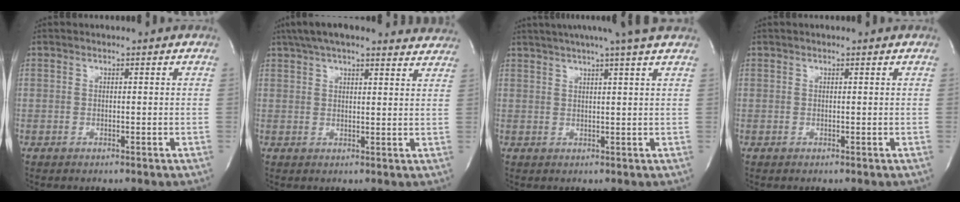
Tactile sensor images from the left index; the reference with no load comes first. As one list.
[{"total": 20.1, "force": [17.8, 3.9, 8.6], "torque": [-0.135, 0.039, 0.228]}, {"total": 11.1, "force": [9.1, -1.1, 6.2], "torque": [-0.104, 0.014, 0.111]}, {"total": 0.5, "force": [0.5, 0.0, 0.3], "torque": [-0.006, 0.010, 0.008]}]